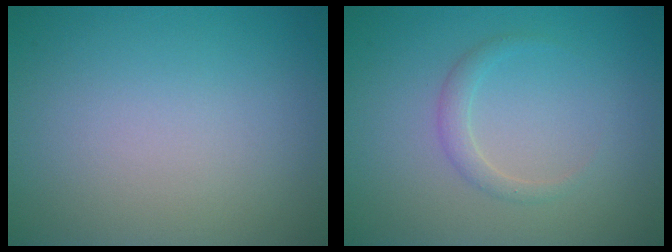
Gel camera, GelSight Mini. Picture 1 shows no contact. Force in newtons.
{"total": 1.4, "press": 1.4, "slide": 0.1}